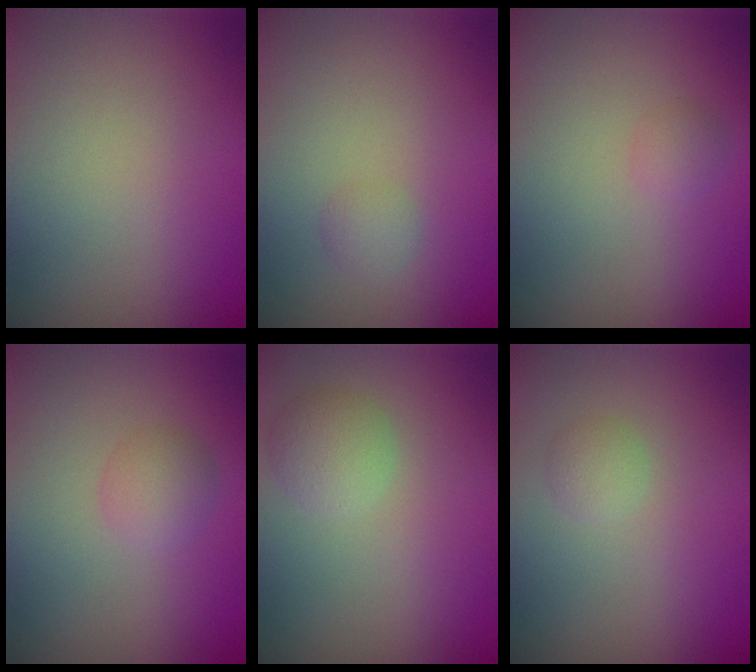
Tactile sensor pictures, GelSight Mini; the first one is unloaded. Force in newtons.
{"total": 1.0, "press": 1.0, "slide": 0.1}
{"total": 0.8, "press": 0.8, "slide": 0.0}
{"total": 1.7, "press": 1.7, "slide": 0.0}
{"total": 2.2, "press": 2.2, "slide": 0.1}
{"total": 1.1, "press": 1.1, "slide": 0.0}